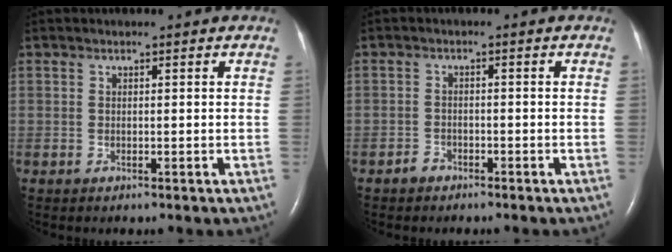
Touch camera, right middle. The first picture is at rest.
{"total": 1.5, "force": [-1.2, 0.9, 0.1], "torque": [-0.008, 0.003, -0.025]}